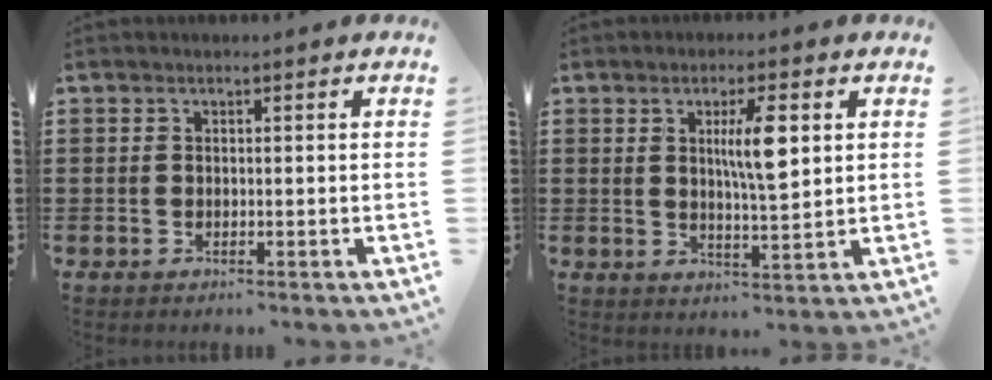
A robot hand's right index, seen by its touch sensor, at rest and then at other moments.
{"total": 6.7, "force": [2.0, 1.4, 6.2], "torque": [-0.109, 0.000, 0.026]}